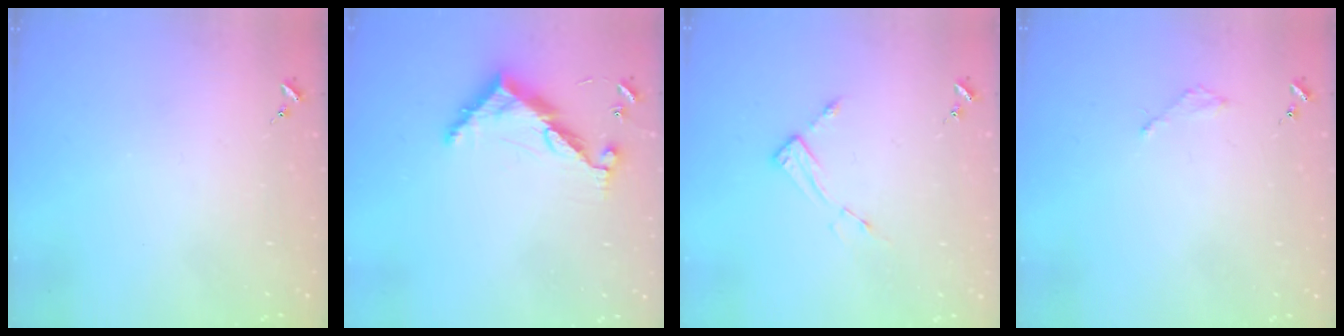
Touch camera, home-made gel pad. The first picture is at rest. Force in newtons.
{"total": 9.3, "press": 9.3, "slide": 0.3}
{"total": 4.4, "press": 4.4, "slide": 0.2}
{"total": 2.0, "press": 2.0, "slide": 0.3}